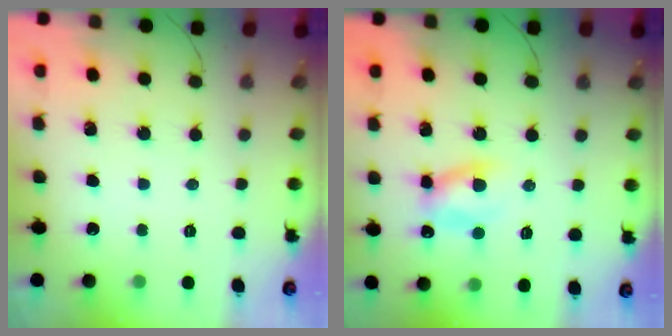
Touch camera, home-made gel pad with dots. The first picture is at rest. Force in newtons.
{"total": 7.4, "press": 7.3, "slide": 1.4}